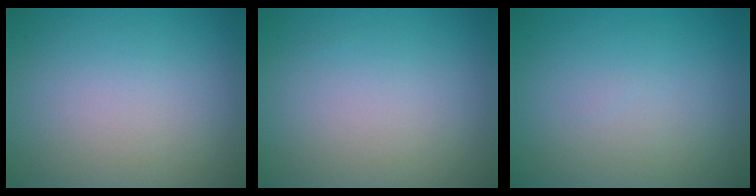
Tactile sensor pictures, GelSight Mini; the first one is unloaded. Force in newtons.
{"total": 0.0}
{"total": 0.0}